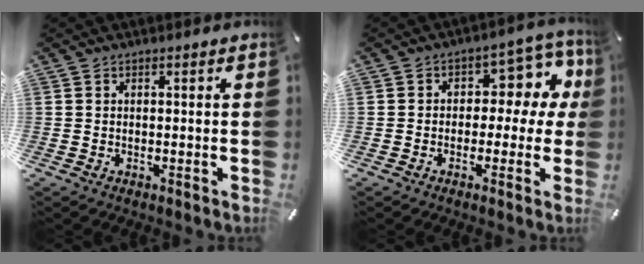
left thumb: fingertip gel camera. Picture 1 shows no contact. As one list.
[{"total": 9.3, "force": [1.6, 6.4, 6.6], "torque": [-0.071, -0.014, 0.023]}]